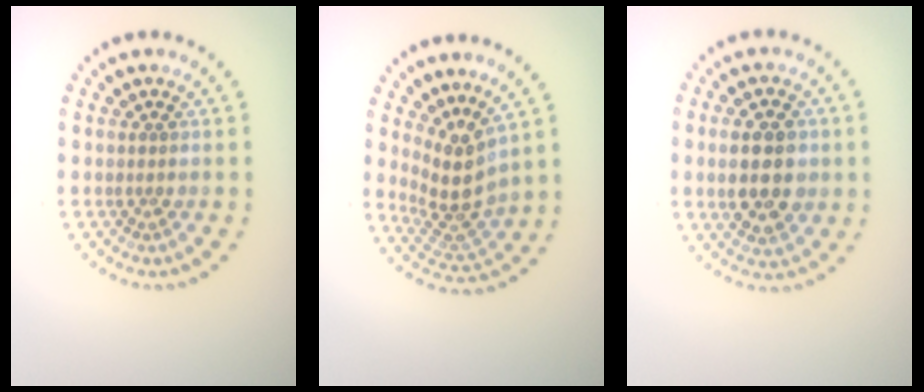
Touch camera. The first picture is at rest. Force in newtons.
{"total": 3.7, "press": 2.6, "slide": 2.6}
{"total": 5.1, "press": 5.1, "slide": 0.4}